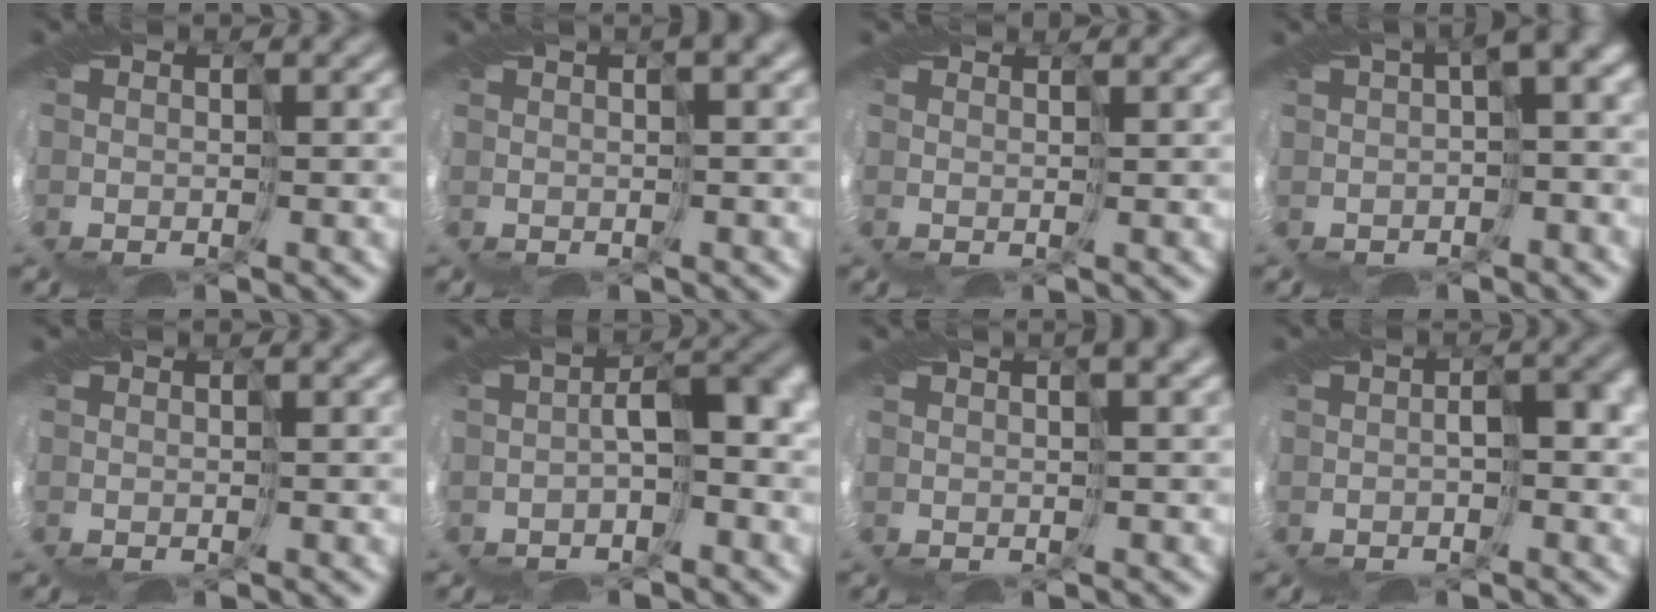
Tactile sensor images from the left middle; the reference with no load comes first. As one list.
[{"total": 3.7, "force": [2.0, 1.0, 2.9], "torque": [-0.035, 0.016, 0.017]}, {"total": 2.5, "force": [2.3, 0.5, 0.7], "torque": [-0.011, 0.005, 0.022]}, {"total": 5.8, "force": [0.9, 2.1, 5.3], "torque": [-0.075, 0.011, 0.006]}, {"total": 0.0}, {"total": 5.0, "force": [-1.0, 2.0, 4.5], "torque": [-0.065, 0.007, -0.018]}, {"total": 4.1, "force": [2.3, 1.1, 3.2], "torque": [-0.039, 0.017, 0.018]}, {"total": 3.2, "force": [-0.2, 1.4, 2.9], "torque": [-0.037, 0.005, -0.005]}]